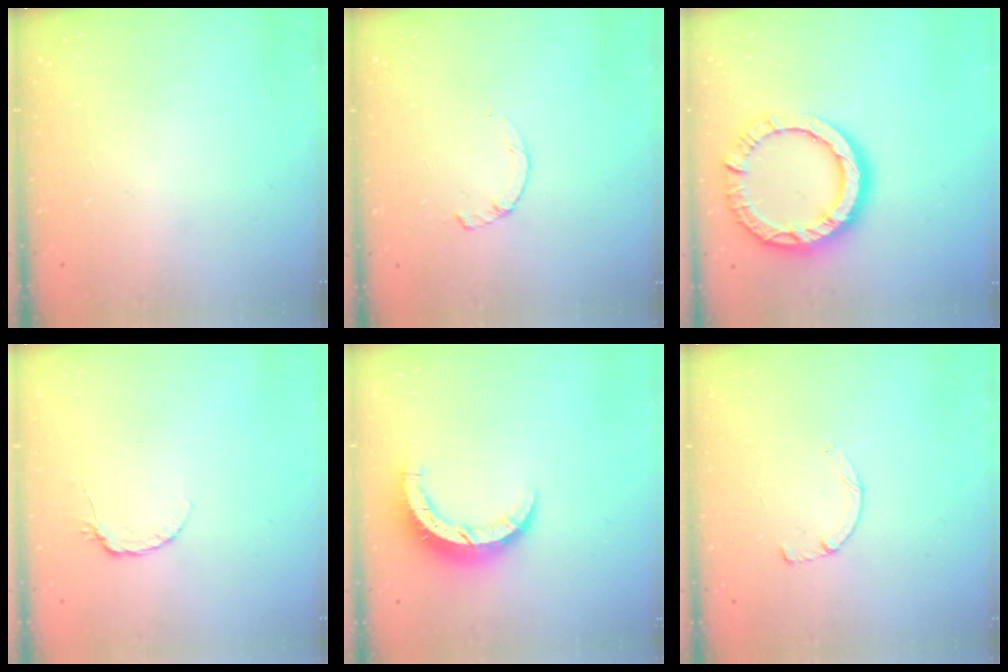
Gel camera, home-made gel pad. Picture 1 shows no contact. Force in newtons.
{"total": 1.7, "press": 1.7, "slide": 0.3}
{"total": 14.8, "press": 14.7, "slide": 1.6}
{"total": 4.0, "press": 4.0, "slide": 0.5}
{"total": 8.0, "press": 7.9, "slide": 0.6}
{"total": 2.6, "press": 2.5, "slide": 0.3}